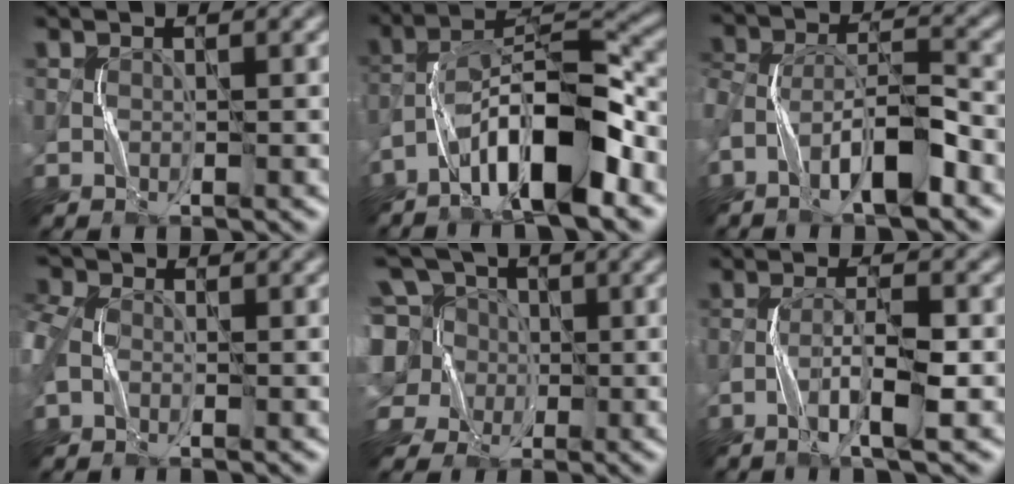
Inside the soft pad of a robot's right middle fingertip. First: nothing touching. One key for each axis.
{"total": 10.7, "fx": -5.9, "fy": 2.8, "fz": 8.5, "tx": -0.142, "ty": 0.024, "tz": -0.109}
{"total": 6.6, "fx": -3.9, "fy": 2.3, "fz": 4.9, "tx": -0.085, "ty": 0.010, "tz": -0.076}
{"total": 4.4, "fx": -0.3, "fy": 3.5, "fz": 2.7, "tx": -0.091, "ty": 0.006, "tz": -0.011}
{"total": 11.0, "fx": 1.7, "fy": 9.7, "fz": 4.8, "tx": -0.145, "ty": 0.034, "tz": 0.005}
{"total": 4.0, "fx": -2.0, "fy": 0.5, "fz": 3.4, "tx": -0.066, "ty": 0.010, "tz": -0.039}